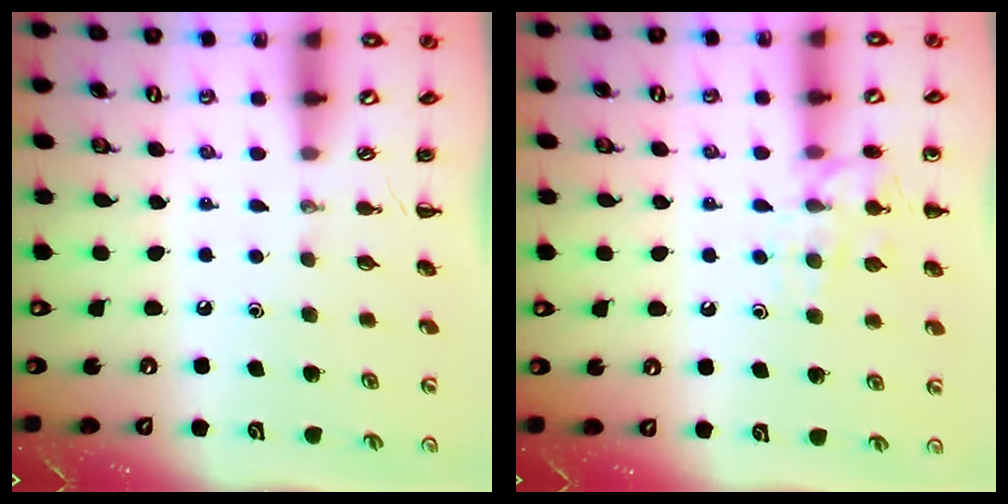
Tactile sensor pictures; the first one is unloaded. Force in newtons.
{"total": 11.2, "press": 11.2, "slide": 0.8}